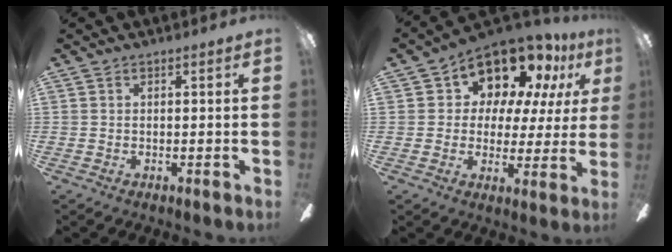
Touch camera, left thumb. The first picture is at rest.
{"total": 13.8, "force": [10.5, 7.4, 5.1], "torque": [-0.100, -0.073, 0.190]}